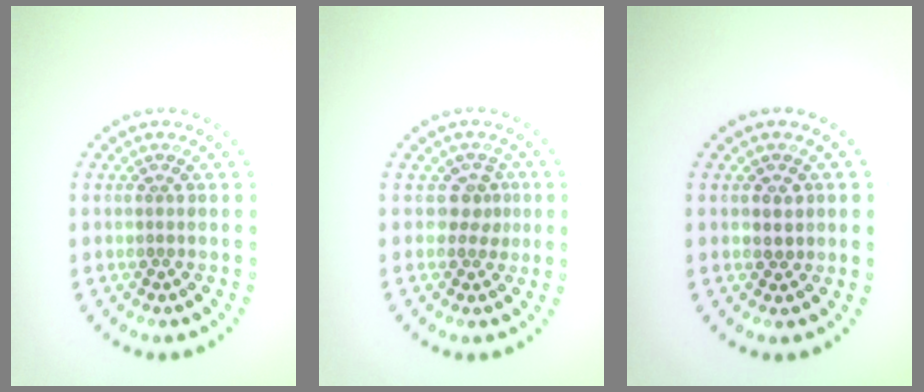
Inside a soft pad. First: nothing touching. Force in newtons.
{"total": 1.8, "press": 1.4, "slide": 1.1}
{"total": 1.3, "press": 1.2, "slide": 0.5}